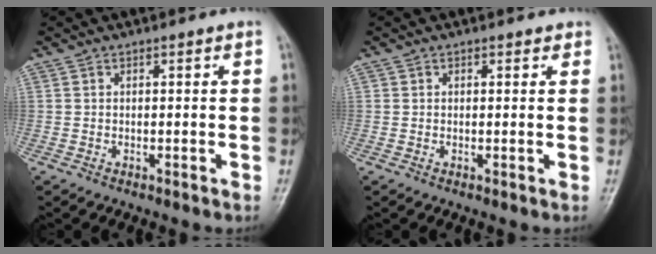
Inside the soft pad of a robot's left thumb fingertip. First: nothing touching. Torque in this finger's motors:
{"motor_torque": [-0.17, 0.01, -0.25, -0.28, 0.02]}